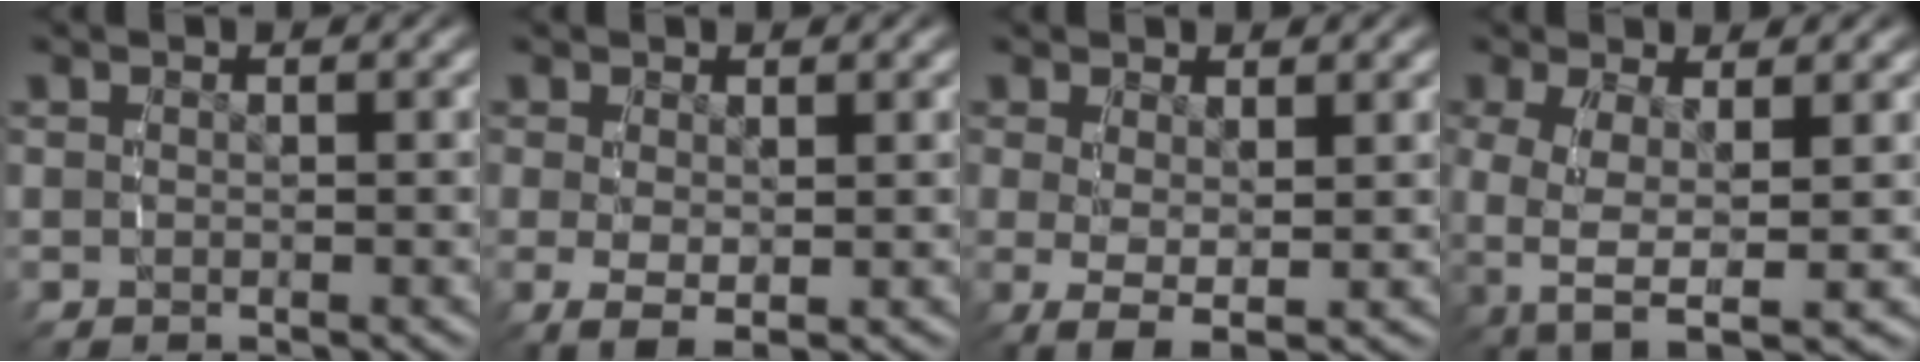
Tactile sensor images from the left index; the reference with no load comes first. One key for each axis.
{"total": 2.3, "fx": -0.2, "fy": 1.0, "fz": 2.1, "tx": -0.039, "ty": -0.011, "tz": 0.005}
{"total": 3.3, "fx": -0.2, "fy": 1.4, "fz": 3.0, "tx": -0.057, "ty": -0.015, "tz": 0.006}
{"total": 7.1, "fx": -1.6, "fy": 4.4, "fz": 5.3, "tx": -0.138, "ty": -0.039, "tz": -0.011}